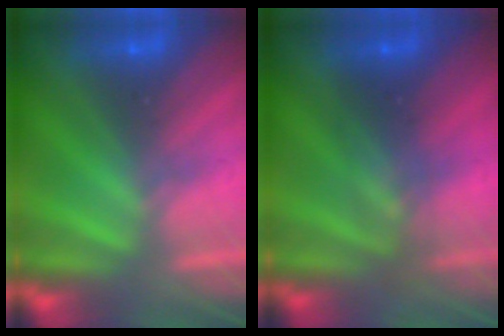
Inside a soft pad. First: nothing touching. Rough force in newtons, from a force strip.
{"total": 2.9}